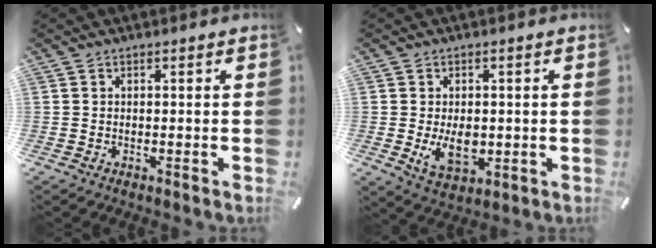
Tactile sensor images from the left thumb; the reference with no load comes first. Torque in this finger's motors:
{"motor_torque": [0.68, 0.68, 0.27, -0.05, 0.06]}